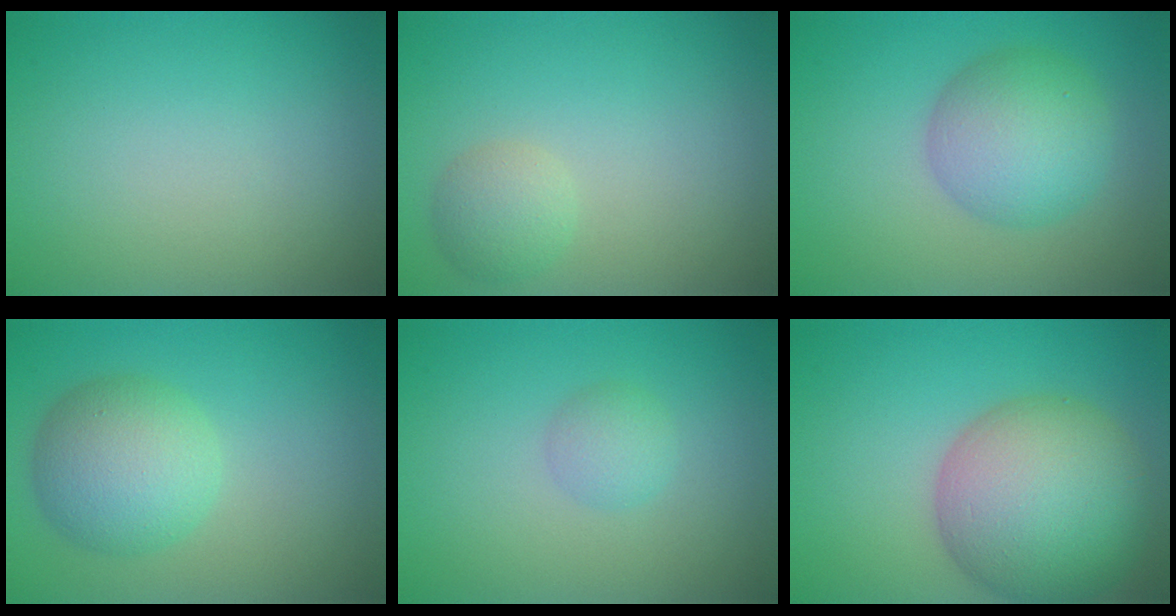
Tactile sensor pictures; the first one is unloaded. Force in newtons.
{"total": 2.3, "press": 2.3, "slide": 0.2}
{"total": 5.7, "press": 5.7, "slide": 0.1}
{"total": 5.9, "press": 5.9, "slide": 0.2}
{"total": 1.7, "press": 1.7, "slide": 0.1}
{"total": 10.7, "press": 10.7, "slide": 0.3}